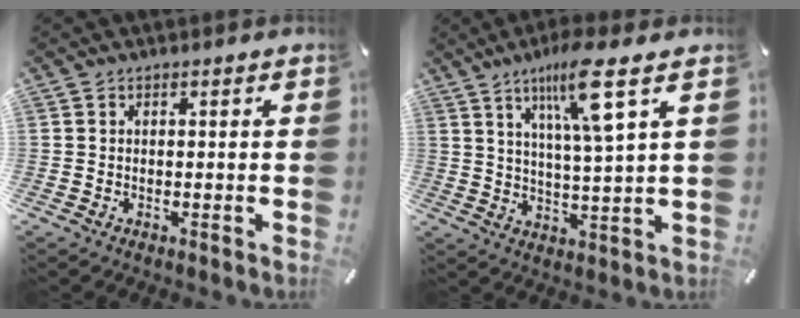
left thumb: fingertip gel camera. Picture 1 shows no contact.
{"total": 11.7, "force": [6.5, 1.5, 9.5], "torque": [-0.167, -0.022, 0.105]}